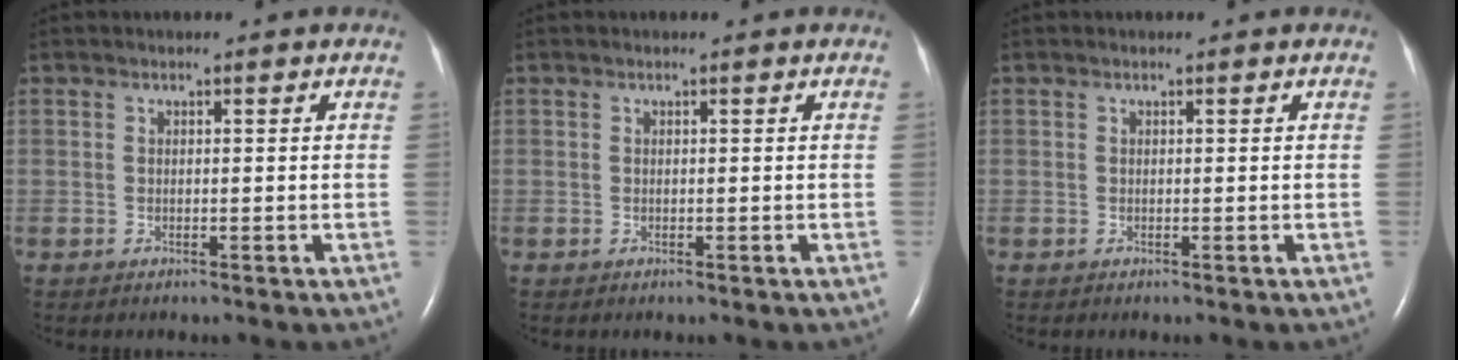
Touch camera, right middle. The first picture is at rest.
{"total": 0.0}
{"total": 0.0}